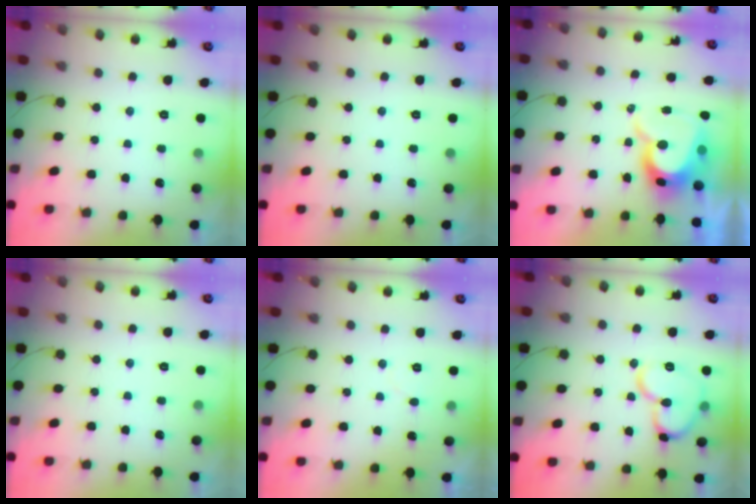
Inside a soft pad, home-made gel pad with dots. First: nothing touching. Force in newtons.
{"total": 0.0}
{"total": 13.0, "press": 13.0, "slide": 1.1}
{"total": 0.0}
{"total": 3.2, "press": 3.2, "slide": 0.3}
{"total": 14.0, "press": 13.8, "slide": 2.3}